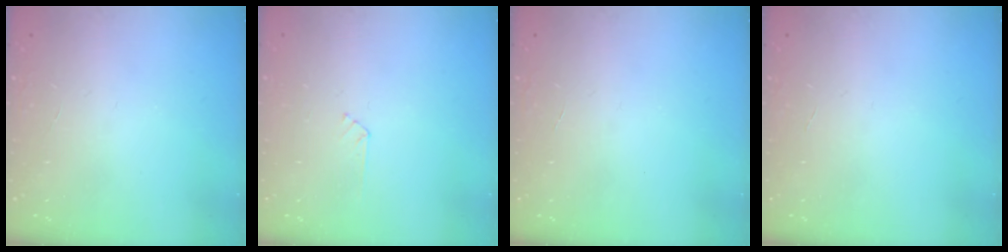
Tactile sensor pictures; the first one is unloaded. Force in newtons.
{"total": 3.0, "press": 3.0, "slide": 0.3}
{"total": 0.0}
{"total": 0.0}